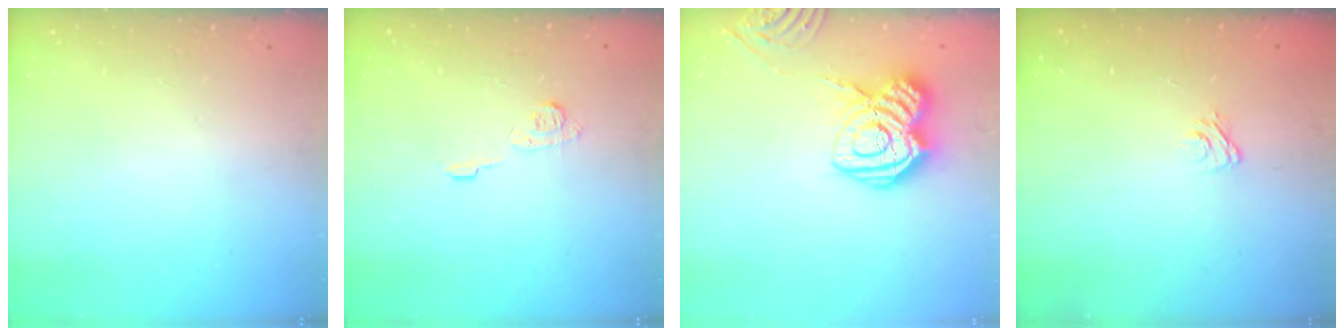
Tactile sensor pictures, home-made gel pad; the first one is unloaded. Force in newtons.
{"total": 6.2, "press": 6.2, "slide": 0.5}
{"total": 13.3, "press": 13.3, "slide": 0.8}
{"total": 2.9, "press": 2.6, "slide": 1.2}